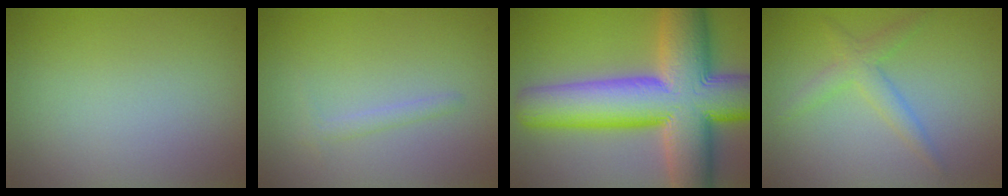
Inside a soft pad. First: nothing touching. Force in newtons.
{"total": 1.0, "press": 1.0, "slide": 0.0}
{"total": 15.5, "press": 15.5, "slide": 0.4}
{"total": 2.2, "press": 2.2, "slide": 0.1}